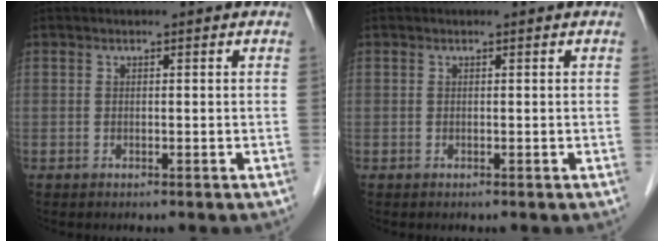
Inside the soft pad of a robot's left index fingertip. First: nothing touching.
{"total": 0.0}